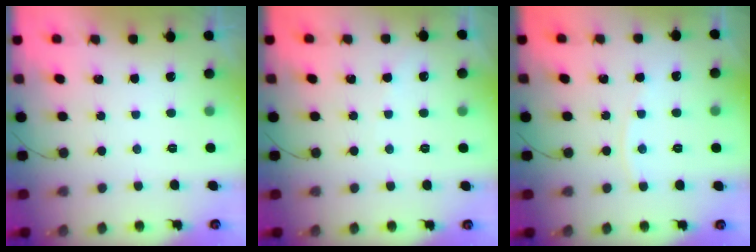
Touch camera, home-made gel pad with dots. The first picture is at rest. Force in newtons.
{"total": 3.4, "press": 3.3, "slide": 0.6}
{"total": 2.5, "press": 2.5, "slide": 0.3}